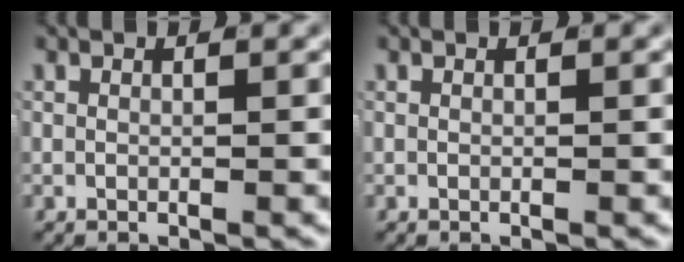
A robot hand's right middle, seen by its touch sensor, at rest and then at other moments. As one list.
[{"total": 0.0}]